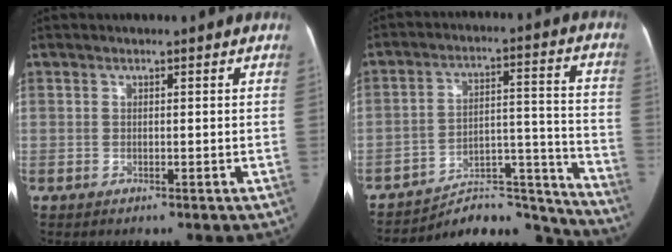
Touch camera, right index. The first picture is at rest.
{"total": 15.1, "force": [-14.8, 2.8, 1.2], "torque": [0.012, 0.081, -0.217]}